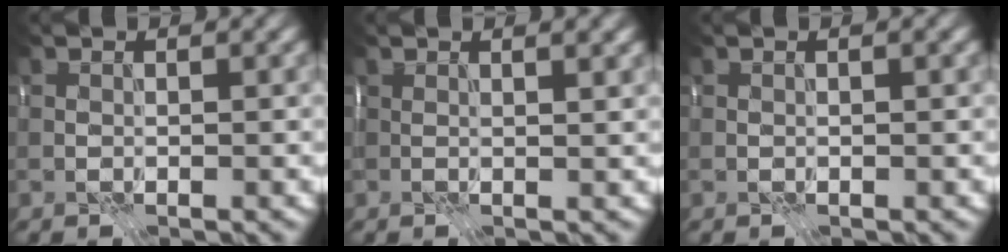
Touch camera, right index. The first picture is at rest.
{"total": 2.3, "force": [1.3, 0.5, 1.8], "torque": [-0.013, 0.002, 0.010]}
{"total": 0.6, "force": [0.2, -0.1, 0.5], "torque": [-0.009, 0.000, 0.004]}